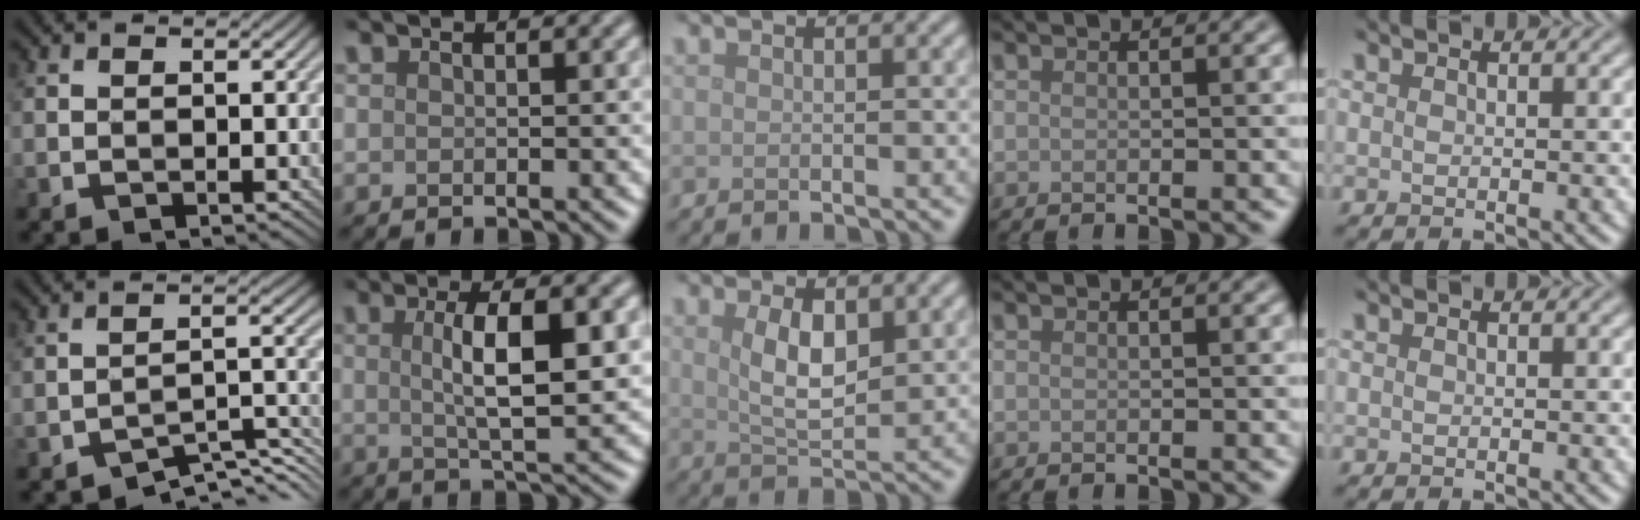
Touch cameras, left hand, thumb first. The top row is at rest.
{"thumb": {"total": 5.3, "force": [-4.6, 1.2, 2.3], "torque": [-0.029, 0.004, -0.073]}, "index": {"total": 6.5, "force": [0.9, 1.7, 6.2], "torque": [-0.100, 0.005, 0.015]}, "middle": {"total": 3.8, "force": [1.2, 1.7, 3.2], "torque": [-0.067, -0.003, 0.028]}}